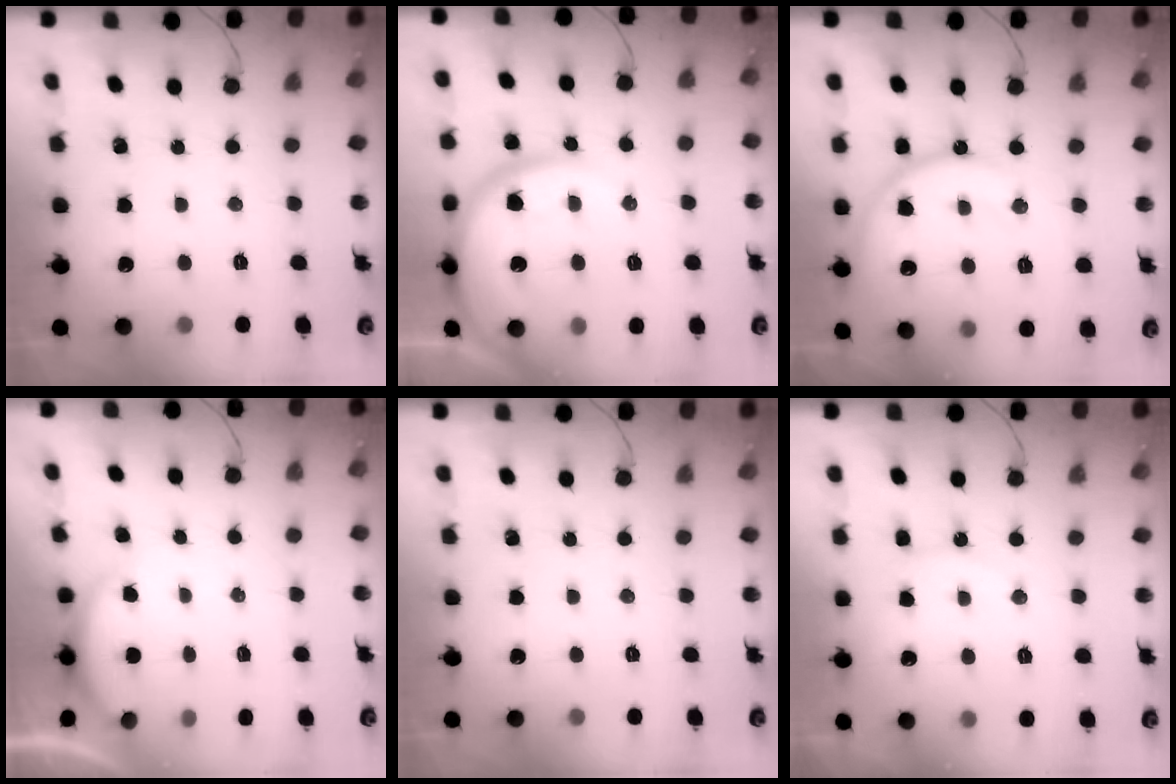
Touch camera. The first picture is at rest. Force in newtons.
{"total": 14.6, "press": 14.5, "slide": 1.5}
{"total": 14.6, "press": 14.5, "slide": 1.3}
{"total": 2.4, "press": 2.4, "slide": 0.6}
{"total": 0.0}
{"total": 9.3, "press": 9.3, "slide": 0.6}